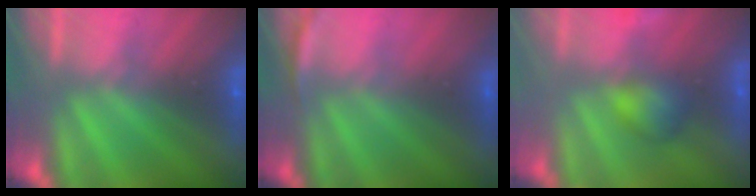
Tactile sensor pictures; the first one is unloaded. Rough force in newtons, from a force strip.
{"total": 2.8}
{"total": 3.3}